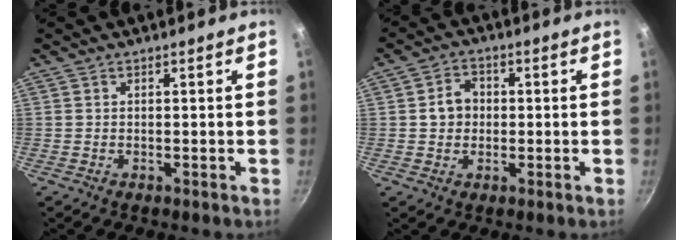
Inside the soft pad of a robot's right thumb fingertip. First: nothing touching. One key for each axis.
{"total": 5.0, "fx": 0.1, "fy": 4.3, "fz": 2.5, "tx": -0.018, "ty": 0.009, "tz": -0.005}